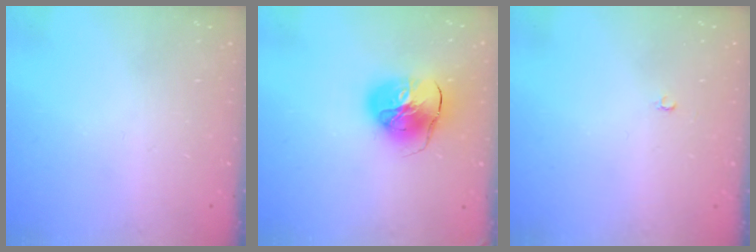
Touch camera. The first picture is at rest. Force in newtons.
{"total": 11.2, "press": 11.1, "slide": 1.5}
{"total": 2.1, "press": 2.1, "slide": 0.2}